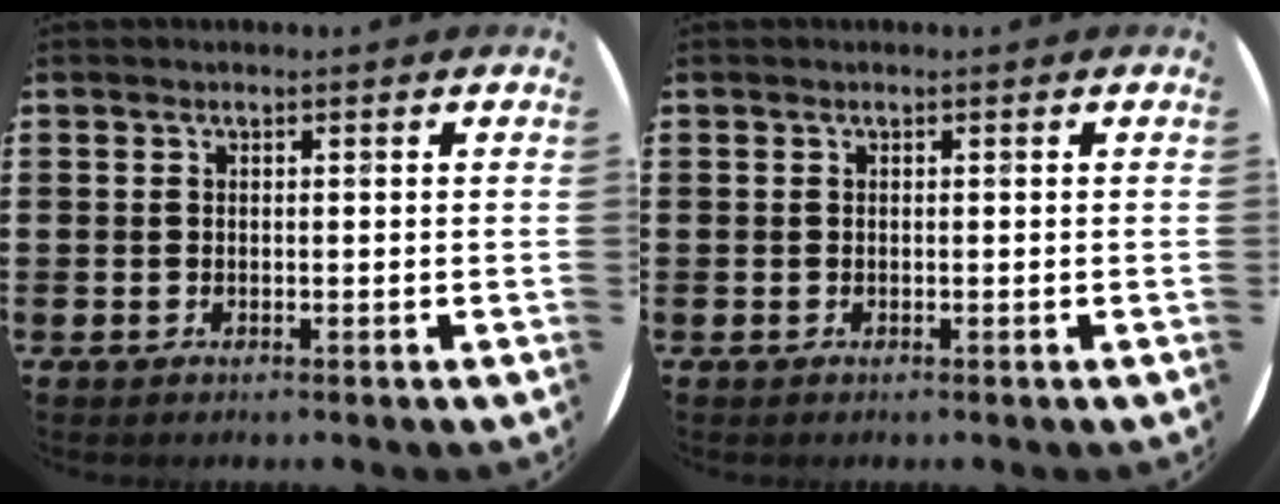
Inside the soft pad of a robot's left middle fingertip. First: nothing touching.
{"total": 0.0}